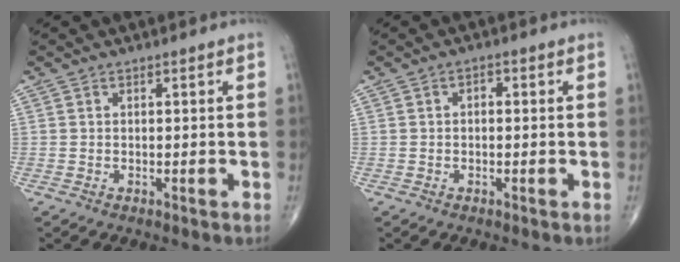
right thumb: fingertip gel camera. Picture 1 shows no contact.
{"total": 1.4, "force": [0.1, 0.8, 1.1], "torque": [-0.010, 0.005, -0.004]}